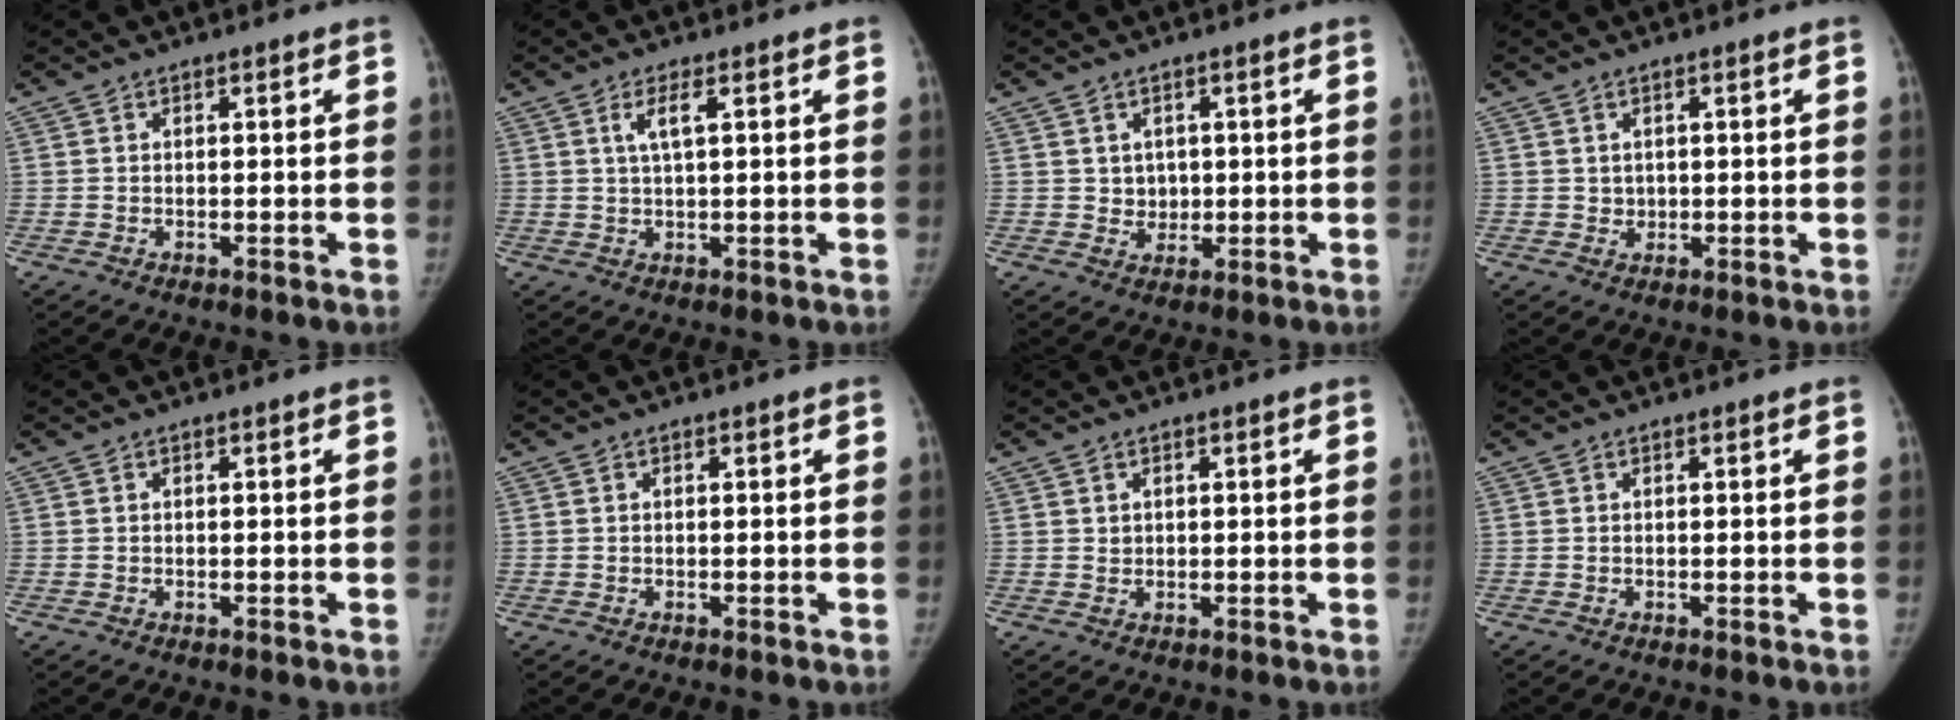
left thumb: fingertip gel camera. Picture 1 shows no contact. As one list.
[{"total": 3.1, "force": [1.2, 0.6, 2.9], "torque": [-0.061, 0.001, 0.025]}, {"total": 2.6, "force": [0.5, 2.4, 1.0], "torque": [0.002, -0.005, 0.011]}, {"total": 1.1, "force": [0.4, 1.0, 0.3], "torque": [0.005, -0.004, 0.005]}, {"total": 0.0}, {"total": 0.0}, {"total": 0.7, "force": [0.4, 0.6, 0.1], "torque": [0.009, -0.002, 0.006]}, {"total": 0.0}]